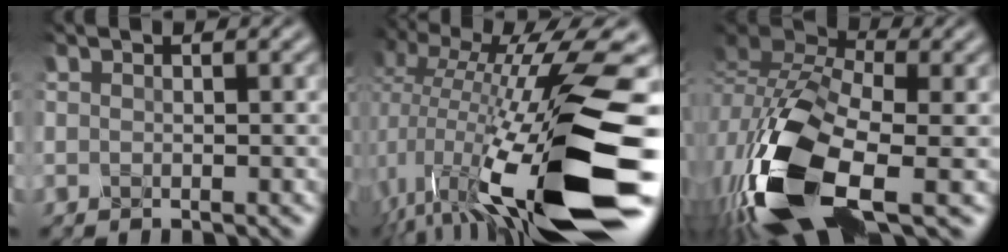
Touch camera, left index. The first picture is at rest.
{"total": 15.0, "force": [-1.9, 3.9, 14.3], "torque": [-0.248, 0.008, -0.034]}
{"total": 13.0, "force": [-5.6, 6.3, 9.9], "torque": [-0.244, -0.024, -0.105]}